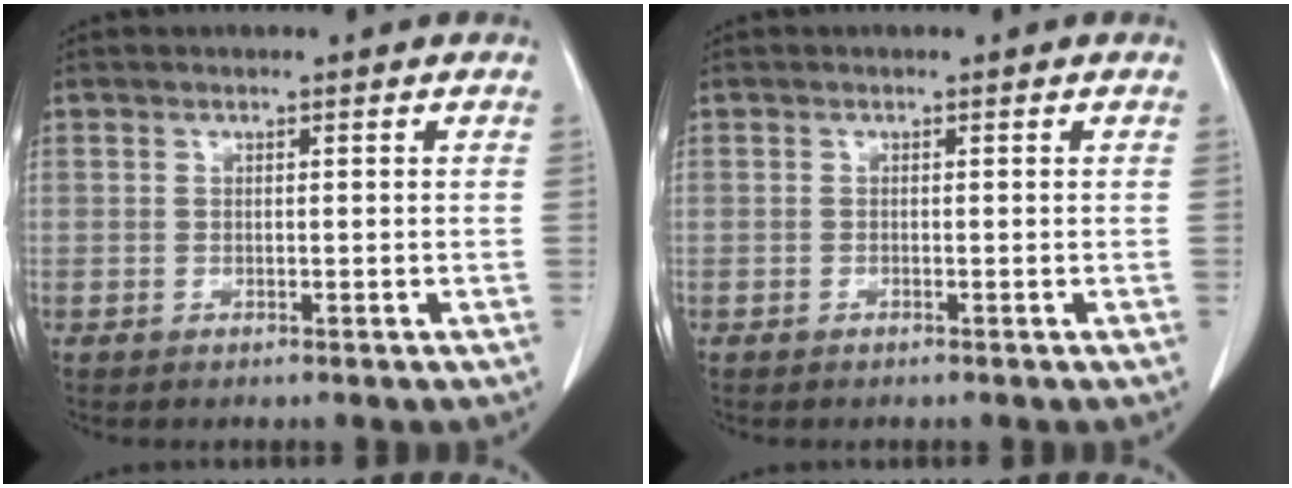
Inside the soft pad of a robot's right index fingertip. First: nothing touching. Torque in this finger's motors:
{"motor_torque": [-0.02, 0.00, 0.00, -0.02]}